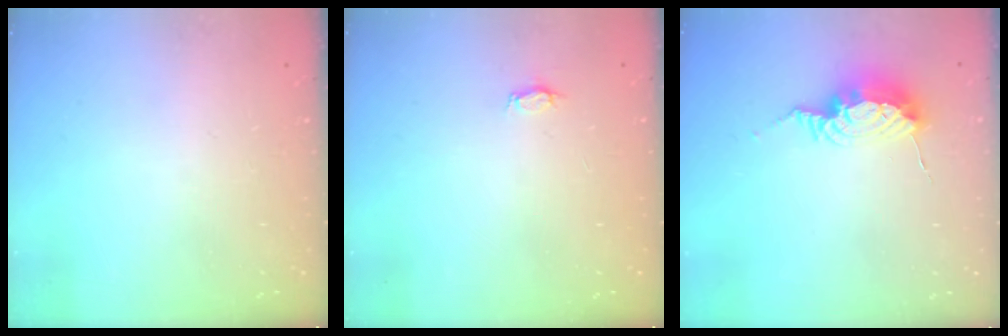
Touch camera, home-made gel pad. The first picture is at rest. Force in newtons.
{"total": 2.8, "press": 2.8, "slide": 0.3}
{"total": 8.6, "press": 8.6, "slide": 0.9}